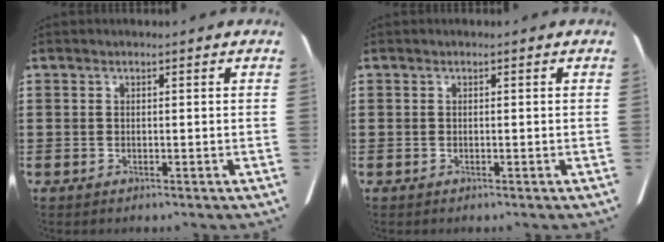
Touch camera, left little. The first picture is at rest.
{"total": 0.0}